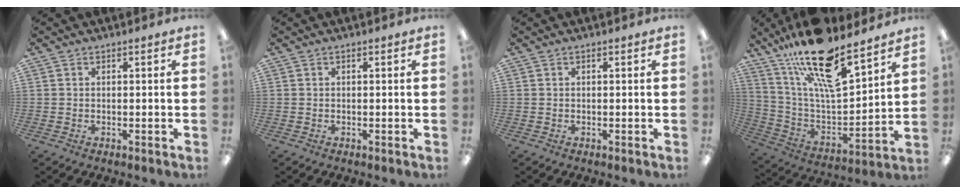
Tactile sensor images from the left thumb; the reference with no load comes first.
{"total": 0.0}
{"total": 0.0}
{"total": 20.8, "force": [15.4, 6.1, 12.6], "torque": [-0.229, -0.099, 0.265]}